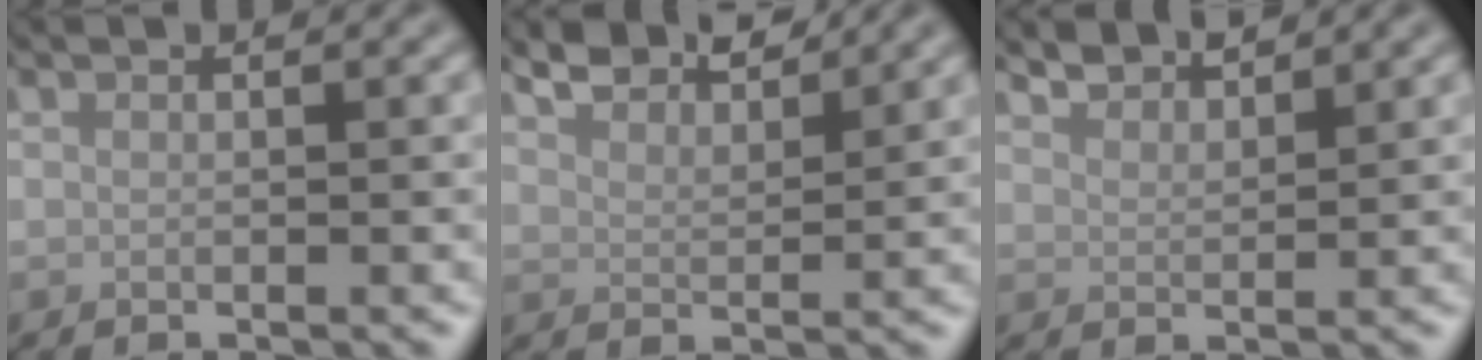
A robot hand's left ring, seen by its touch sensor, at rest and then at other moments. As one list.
[{"total": 4.5, "force": [4.3, 0.7, 1.2], "torque": [-0.032, 0.005, 0.066]}, {"total": 2.6, "force": [2.6, 0.2, 0.3], "torque": [-0.006, 0.000, 0.046]}]